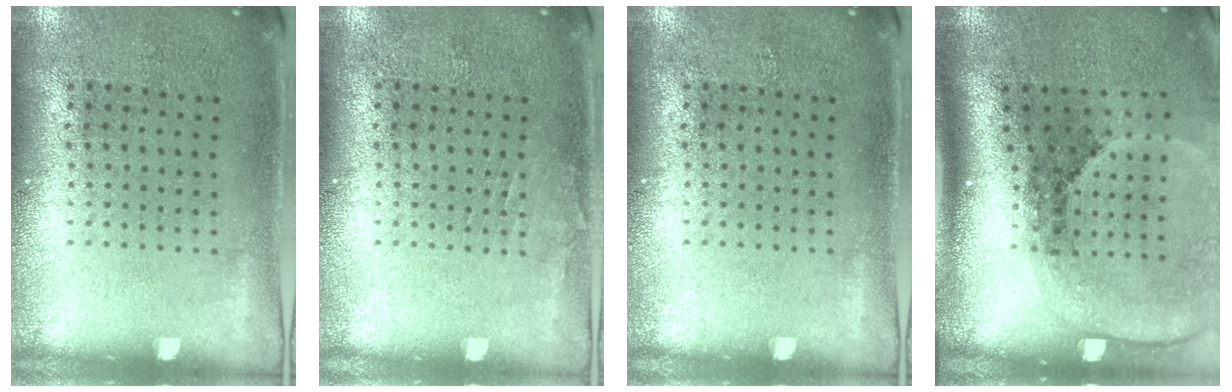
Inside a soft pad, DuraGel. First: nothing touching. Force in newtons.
{"total": 0.7, "press": 0.7, "slide": 0.1}
{"total": 0.0}
{"total": 2.8, "press": 1.8, "slide": 2.1}